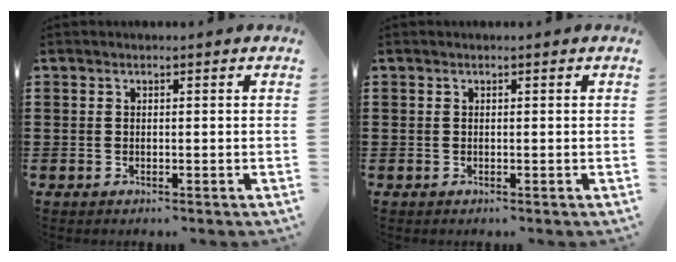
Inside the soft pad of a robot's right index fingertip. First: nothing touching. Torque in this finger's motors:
{"motor_torque": [-0.20, 0.20, 0.00, 0.00]}